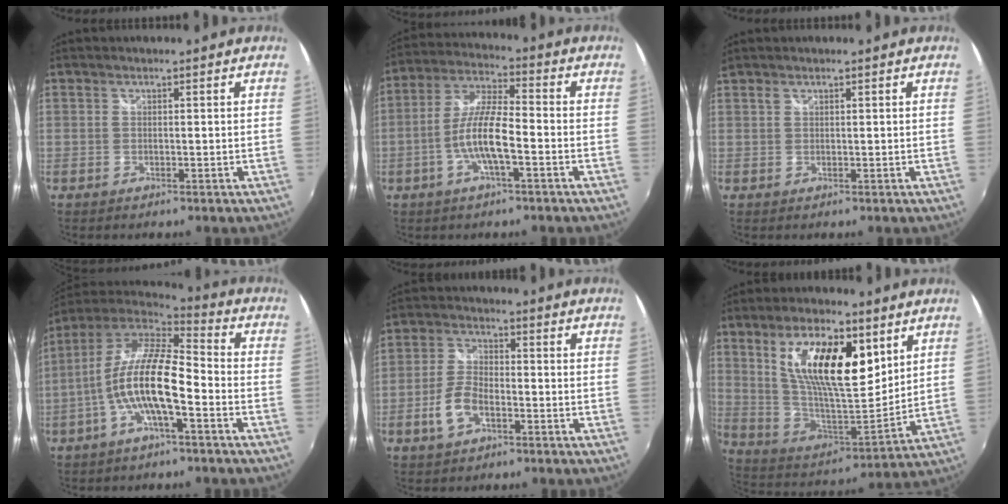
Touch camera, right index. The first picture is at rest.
{"total": 9.7, "force": [-3.3, 2.0, 8.9], "torque": [-0.186, 0.003, -0.062]}
{"total": 0.9, "force": [0.8, 0.1, 0.3], "torque": [-0.003, 0.005, 0.016]}
{"total": 14.5, "force": [-4.0, 3.4, 13.5], "torque": [-0.251, 0.002, -0.078]}
{"total": 6.7, "force": [-2.9, 3.4, 5.0], "torque": [-0.107, 0.006, -0.052]}
{"total": 19.6, "force": [8.2, 7.5, 16.1], "torque": [-0.291, 0.001, 0.154]}